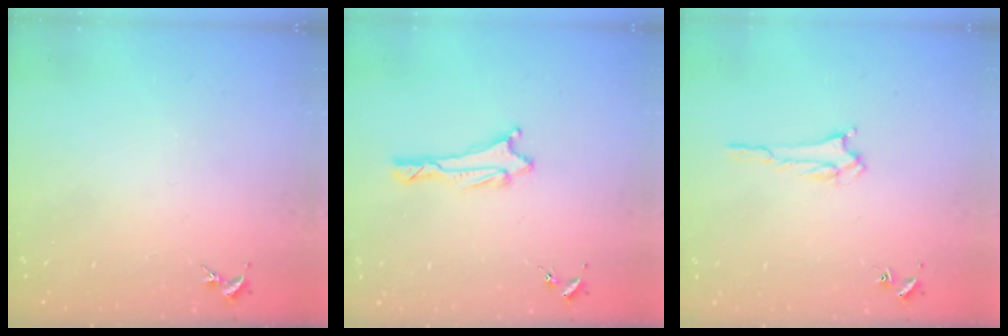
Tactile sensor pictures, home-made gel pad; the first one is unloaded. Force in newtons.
{"total": 1.3, "press": 1.3, "slide": 0.1}
{"total": 1.5, "press": 1.5, "slide": 0.2}